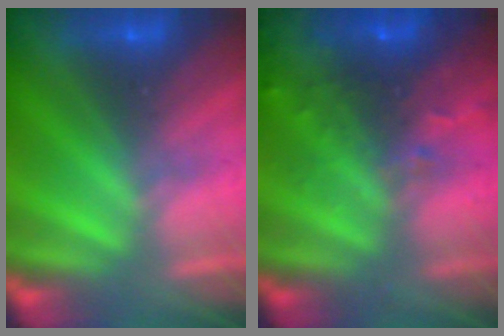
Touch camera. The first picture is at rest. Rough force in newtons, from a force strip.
{"total": 7.6}